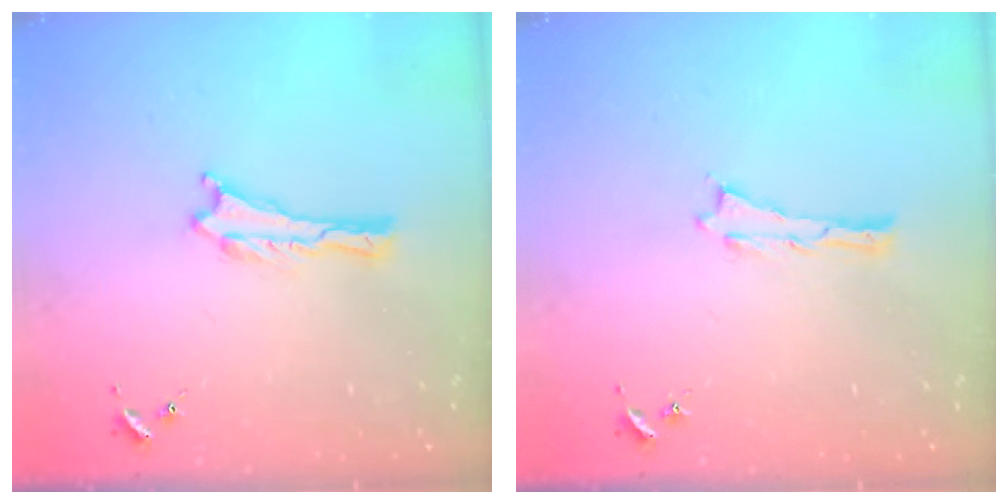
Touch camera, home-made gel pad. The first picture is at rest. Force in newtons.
{"total": 0.0}